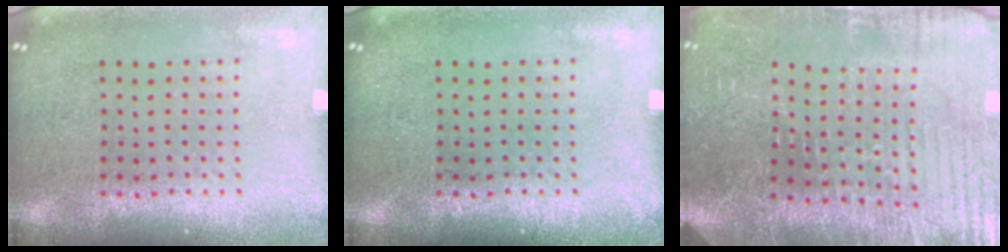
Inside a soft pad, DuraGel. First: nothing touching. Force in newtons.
{"total": 0.0}
{"total": 4.3, "press": 4.2, "slide": 0.4}